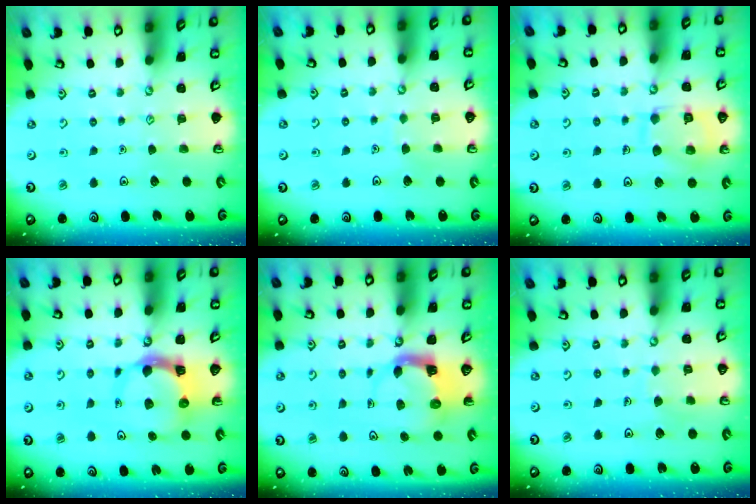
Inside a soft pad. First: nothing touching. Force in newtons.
{"total": 2.5, "press": 2.5, "slide": 0.2}
{"total": 11.5, "press": 11.5, "slide": 1.0}
{"total": 6.3, "press": 6.2, "slide": 1.1}
{"total": 3.9, "press": 3.8, "slide": 0.6}
{"total": 3.1, "press": 3.0, "slide": 0.3}